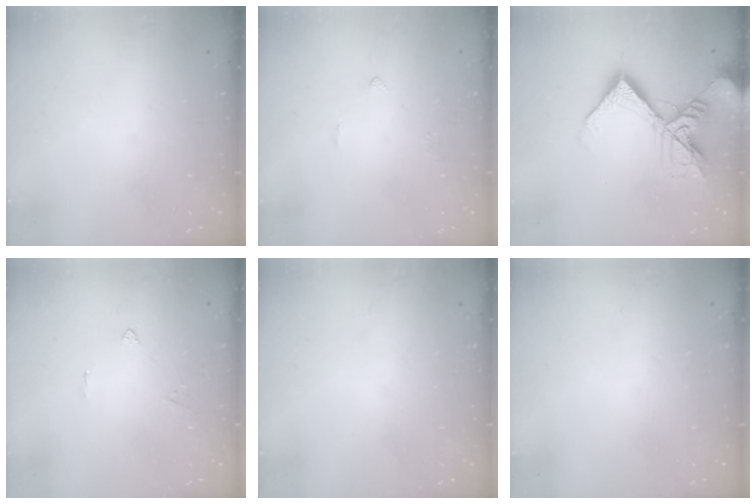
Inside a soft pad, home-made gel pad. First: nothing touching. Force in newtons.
{"total": 1.4, "press": 1.3, "slide": 0.5}
{"total": 15.9, "press": 15.8, "slide": 1.9}
{"total": 2.5, "press": 2.5, "slide": 0.4}
{"total": 0.0}
{"total": 0.0}